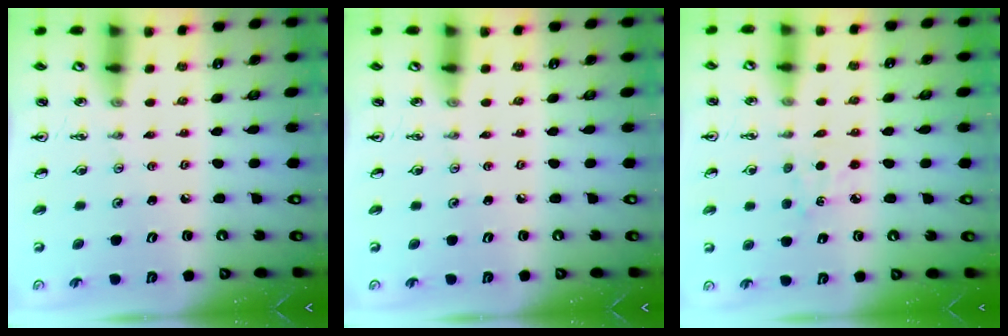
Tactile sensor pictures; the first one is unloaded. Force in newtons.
{"total": 0.0}
{"total": 4.1, "press": 4.1, "slide": 0.4}